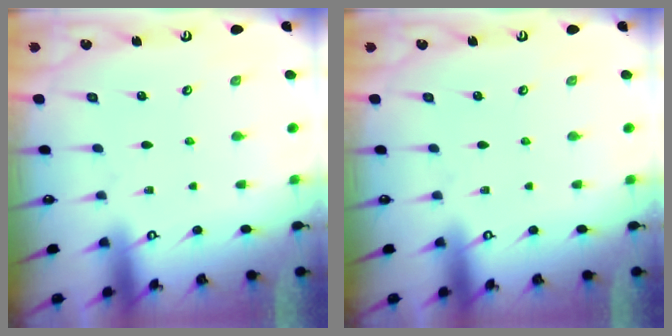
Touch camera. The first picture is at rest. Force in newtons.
{"total": 0.0}